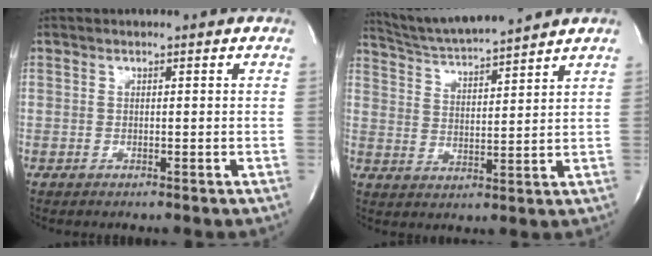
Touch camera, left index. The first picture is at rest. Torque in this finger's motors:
{"motor_torque": [-0.11, -0.12, 0.20, 0.08]}